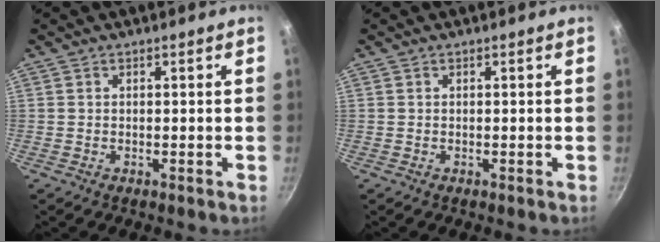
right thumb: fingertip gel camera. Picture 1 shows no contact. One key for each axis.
{"total": 0.0}